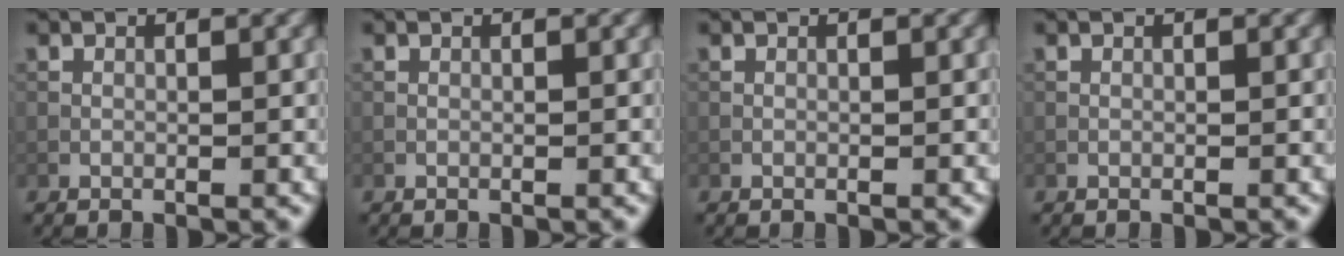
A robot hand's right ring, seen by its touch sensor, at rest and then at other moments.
{"total": 0.0}
{"total": 0.0}
{"total": 0.0}